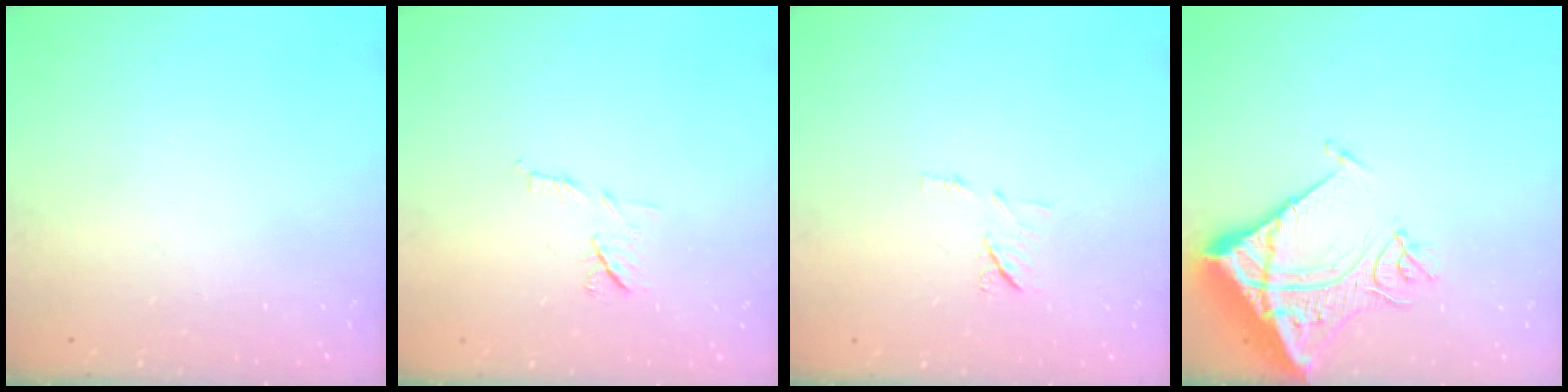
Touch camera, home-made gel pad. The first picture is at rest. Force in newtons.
{"total": 6.2, "press": 6.2, "slide": 0.7}
{"total": 6.7, "press": 6.6, "slide": 1.0}
{"total": 13.5, "press": 13.4, "slide": 1.8}